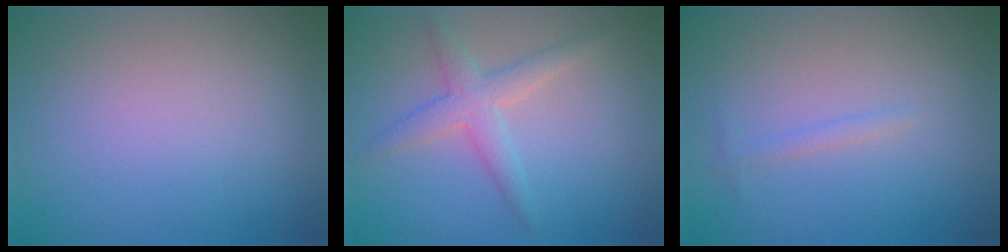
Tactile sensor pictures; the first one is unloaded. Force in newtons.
{"total": 3.0, "press": 3.0, "slide": 0.1}
{"total": 0.8, "press": 0.8, "slide": 0.0}